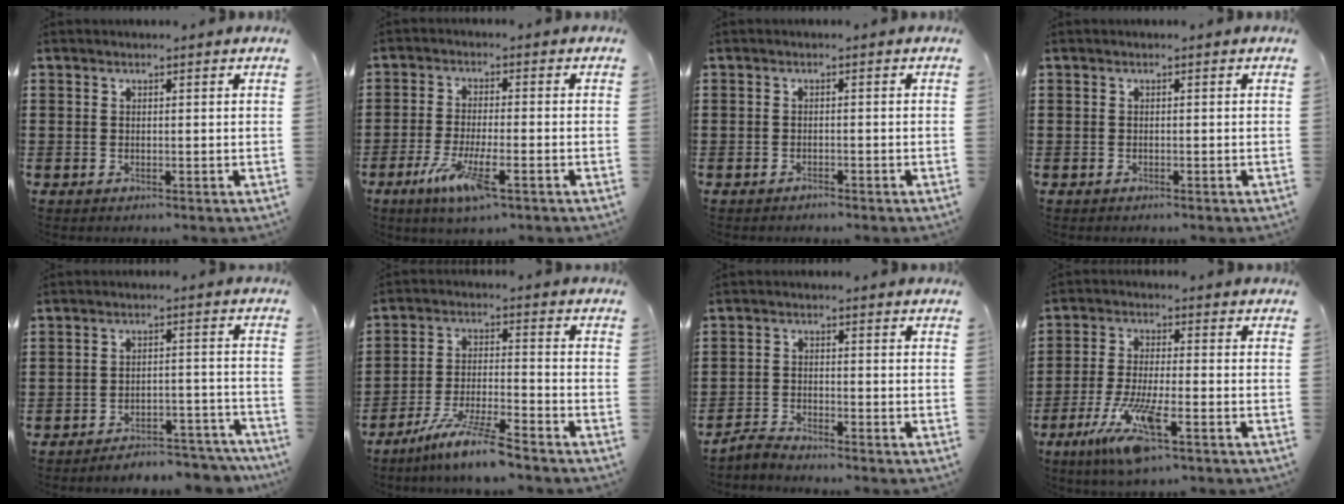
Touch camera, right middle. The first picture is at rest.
{"total": 7.3, "force": [-3.5, 1.3, 6.3], "torque": [-0.138, -0.016, -0.066]}
{"total": 0.7, "force": [-0.7, 0.0, 0.2], "torque": [-0.006, -0.002, -0.014]}
{"total": 0.0}
{"total": 4.6, "force": [-4.6, 0.2, 0.7], "torque": [-0.015, 0.004, -0.093]}
{"total": 8.1, "force": [-6.8, -0.1, 4.5], "torque": [-0.095, -0.013, -0.130]}
{"total": 2.6, "force": [-2.6, 0.0, 0.4], "torque": [-0.027, -0.002, -0.058]}
{"total": 9.9, "force": [-5.4, 1.9, 8.0], "torque": [-0.178, -0.014, -0.103]}